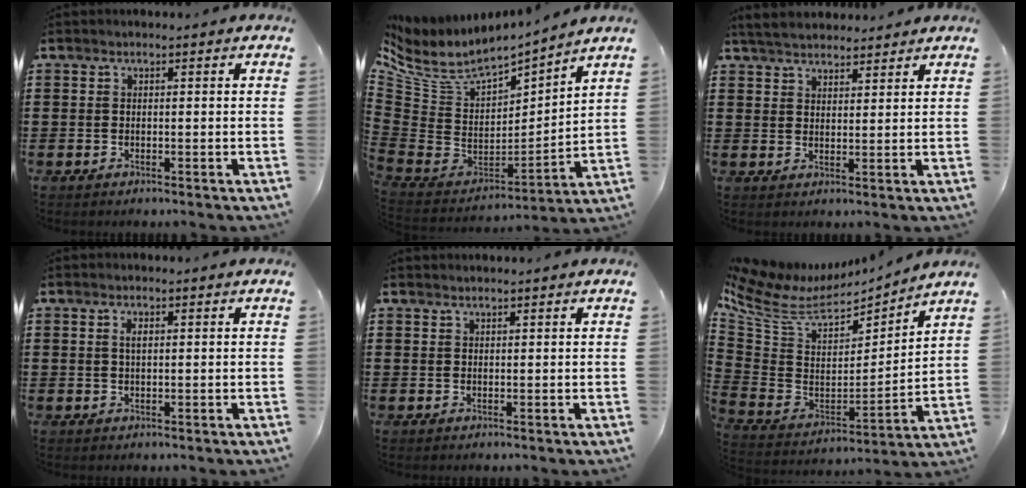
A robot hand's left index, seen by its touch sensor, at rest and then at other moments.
{"total": 5.8, "force": [3.7, 2.7, 3.6], "torque": [-0.090, -0.035, 0.061]}
{"total": 4.1, "force": [3.9, 0.9, 0.7], "torque": [-0.027, -0.006, 0.074]}
{"total": 1.3, "force": [0.4, 0.5, 1.1], "torque": [-0.024, 0.004, 0.006]}
{"total": 1.0, "force": [1.0, 0.1, 0.1], "torque": [-0.003, -0.001, 0.021]}
{"total": 8.7, "force": [5.9, 4.4, 4.6], "torque": [-0.127, -0.037, 0.103]}